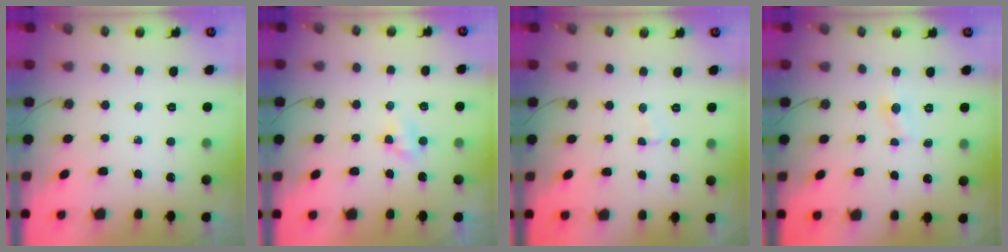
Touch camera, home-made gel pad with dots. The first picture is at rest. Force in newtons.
{"total": 2.4, "press": 2.4, "slide": 0.3}
{"total": 2.6, "press": 2.5, "slide": 0.5}
{"total": 3.3, "press": 3.3, "slide": 0.5}